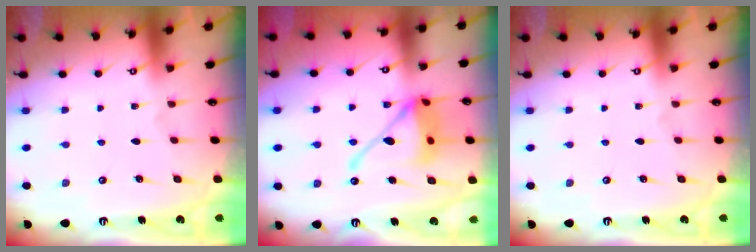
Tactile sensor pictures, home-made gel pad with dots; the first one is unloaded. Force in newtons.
{"total": 14.9, "press": 14.8, "slide": 2.0}
{"total": 0.0}